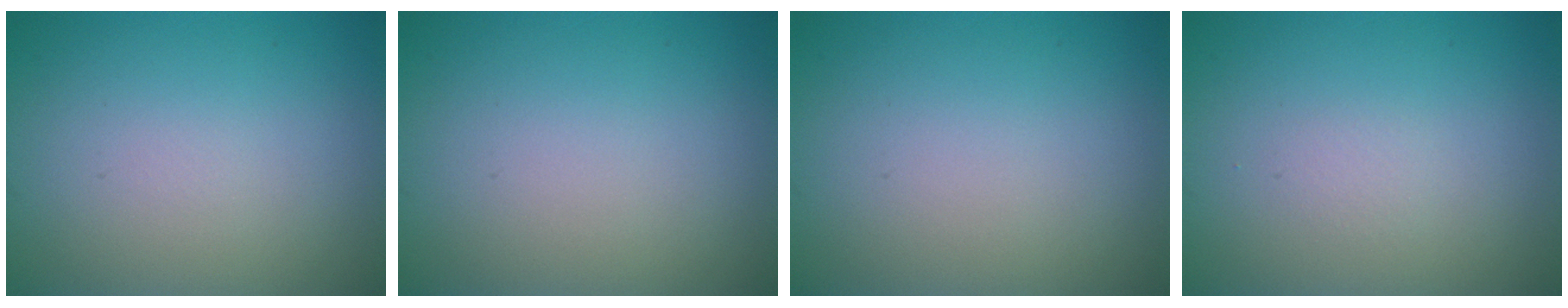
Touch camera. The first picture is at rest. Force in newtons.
{"total": 0.0}
{"total": 0.0}
{"total": 0.6, "press": 0.6, "slide": 0.1}